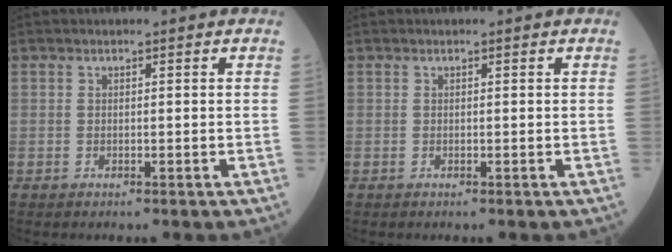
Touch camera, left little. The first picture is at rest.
{"total": 0.0}